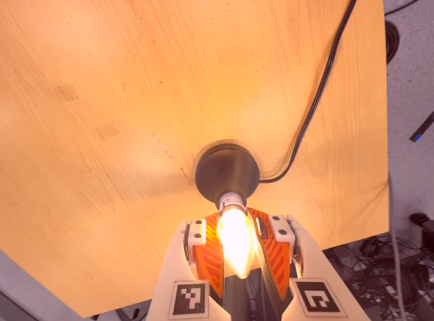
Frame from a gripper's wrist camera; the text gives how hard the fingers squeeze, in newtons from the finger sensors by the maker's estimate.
{"total": 23.9, "left": 23.4, "right": 24.4}